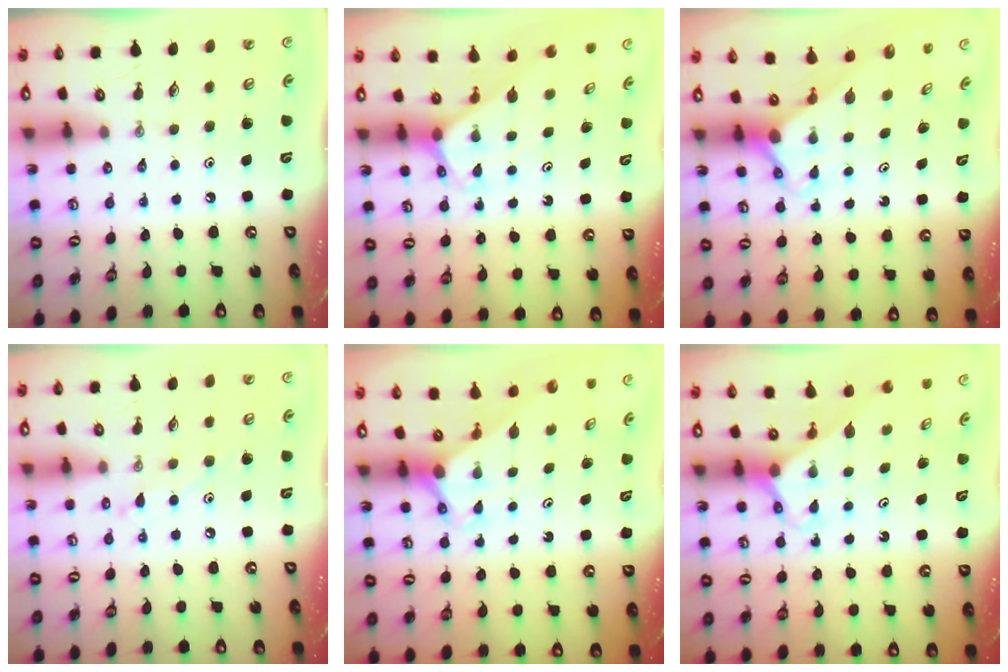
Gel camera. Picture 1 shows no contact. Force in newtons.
{"total": 2.5, "press": 2.5, "slide": 0.1}
{"total": 2.6, "press": 2.6, "slide": 0.2}
{"total": 7.4, "press": 7.4, "slide": 0.6}
{"total": 2.8, "press": 2.8, "slide": 0.0}
{"total": 2.6, "press": 2.6, "slide": 0.2}